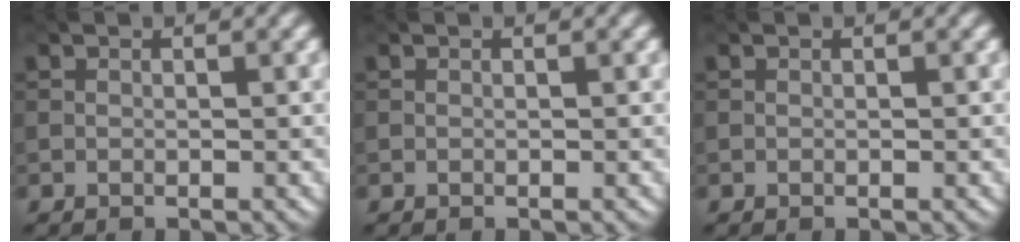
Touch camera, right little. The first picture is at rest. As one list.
[{"total": 0.0}, {"total": 0.0}]